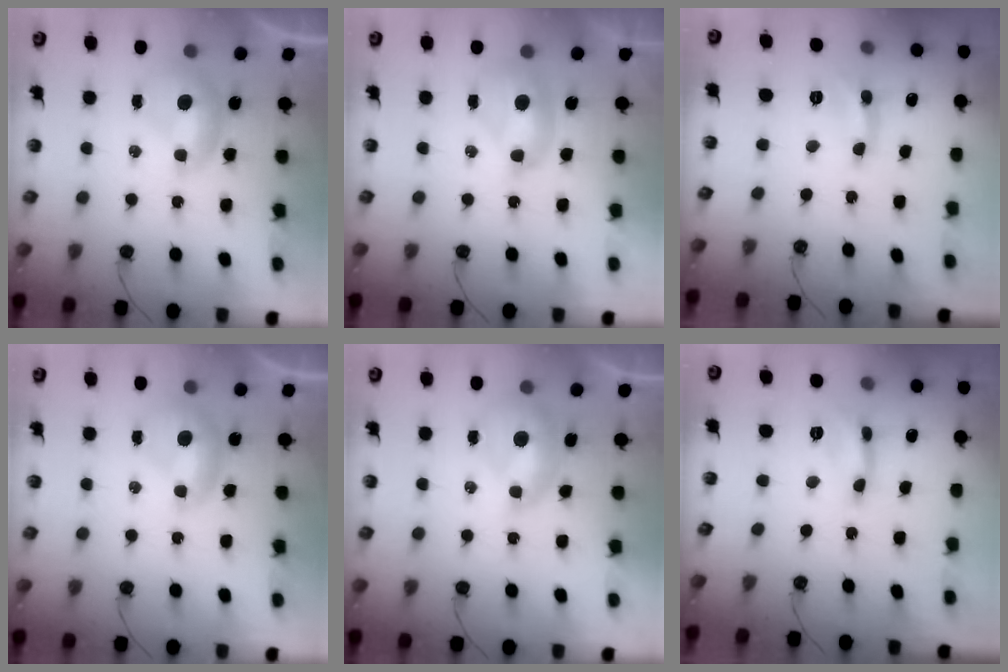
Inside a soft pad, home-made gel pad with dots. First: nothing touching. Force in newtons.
{"total": 2.5, "press": 2.5, "slide": 0.1}
{"total": 1.3, "press": 1.3, "slide": 0.1}
{"total": 0.0}
{"total": 1.5, "press": 1.4, "slide": 0.6}
{"total": 1.3, "press": 1.3, "slide": 0.2}